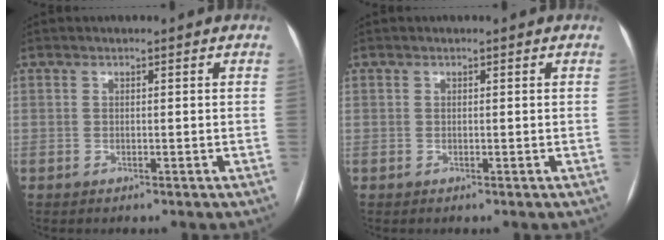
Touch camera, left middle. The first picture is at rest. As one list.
[{"total": 0.0}]